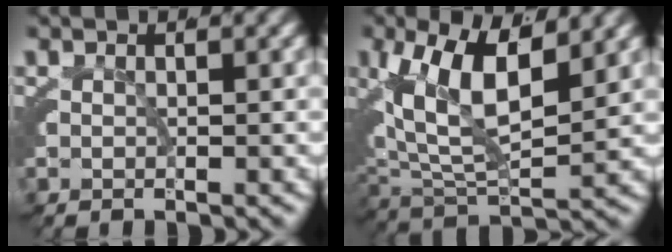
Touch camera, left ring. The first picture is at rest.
{"total": 8.5, "force": [3.0, 3.8, 7.0], "torque": [-0.135, -0.004, 0.058]}